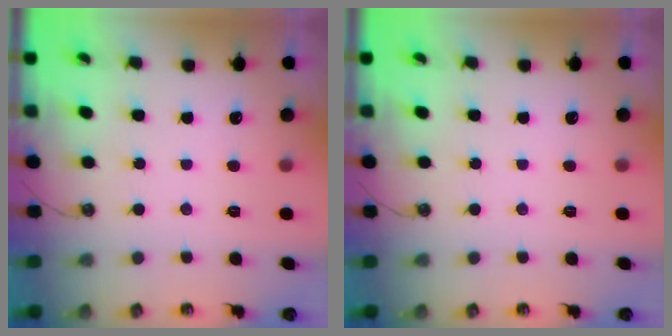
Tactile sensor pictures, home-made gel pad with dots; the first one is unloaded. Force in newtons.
{"total": 0.0}